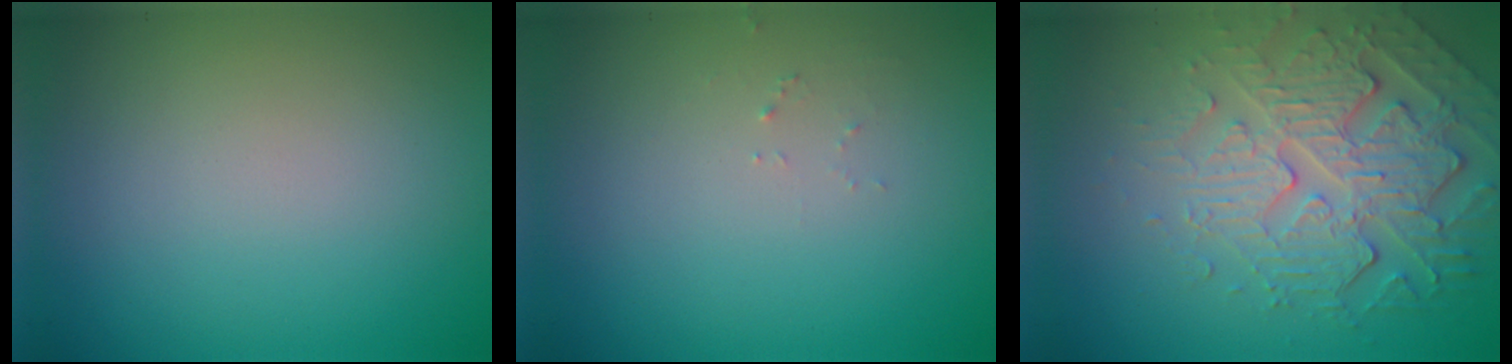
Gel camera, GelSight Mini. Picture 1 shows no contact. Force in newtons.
{"total": 0.7, "press": 0.7, "slide": 0.1}
{"total": 6.0, "press": 4.8, "slide": 3.7}